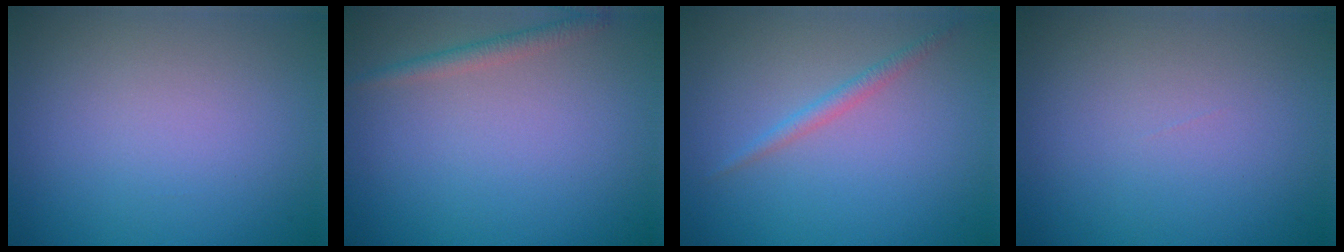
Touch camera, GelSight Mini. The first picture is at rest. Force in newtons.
{"total": 1.4, "press": 1.4, "slide": 0.0}
{"total": 1.3, "press": 1.3, "slide": 0.1}
{"total": 0.0}